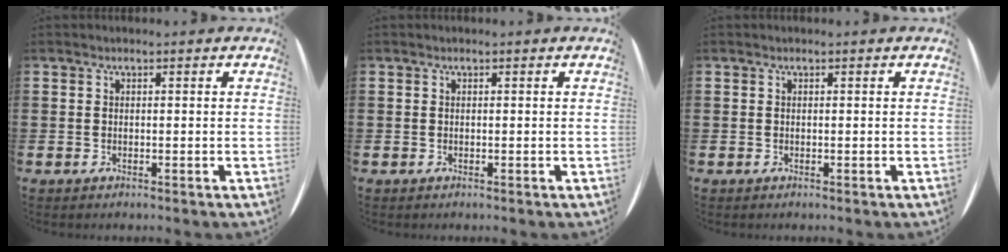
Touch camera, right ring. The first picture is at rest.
{"total": 0.0}
{"total": 0.0}